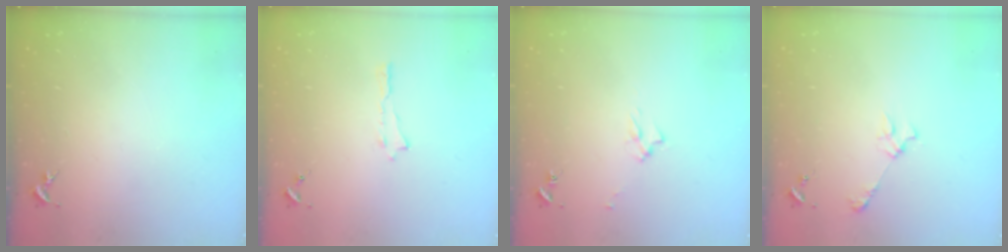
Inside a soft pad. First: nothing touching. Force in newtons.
{"total": 0.0}
{"total": 2.5, "press": 2.5, "slide": 0.4}
{"total": 2.4, "press": 2.4, "slide": 0.3}